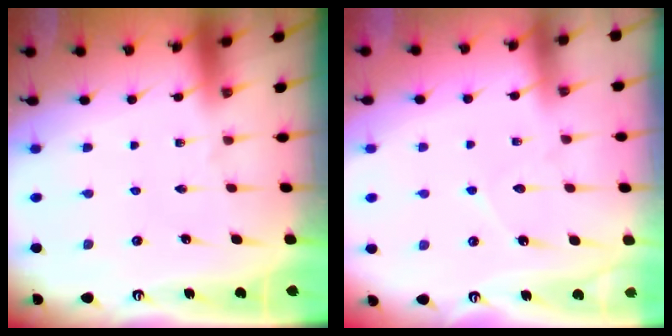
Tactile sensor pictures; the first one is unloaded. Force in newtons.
{"total": 5.5, "press": 5.5, "slide": 0.5}